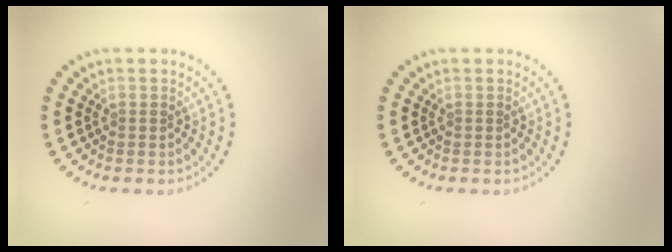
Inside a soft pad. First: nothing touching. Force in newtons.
{"total": 0.0}